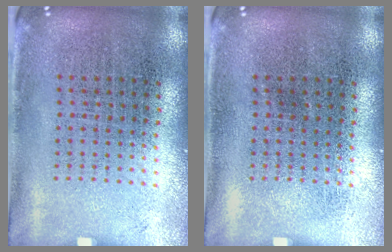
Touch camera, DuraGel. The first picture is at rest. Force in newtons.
{"total": 0.0}